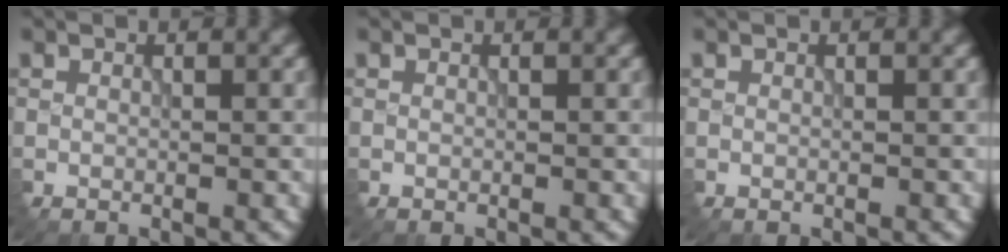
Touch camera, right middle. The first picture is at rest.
{"total": 0.0}
{"total": 0.0}